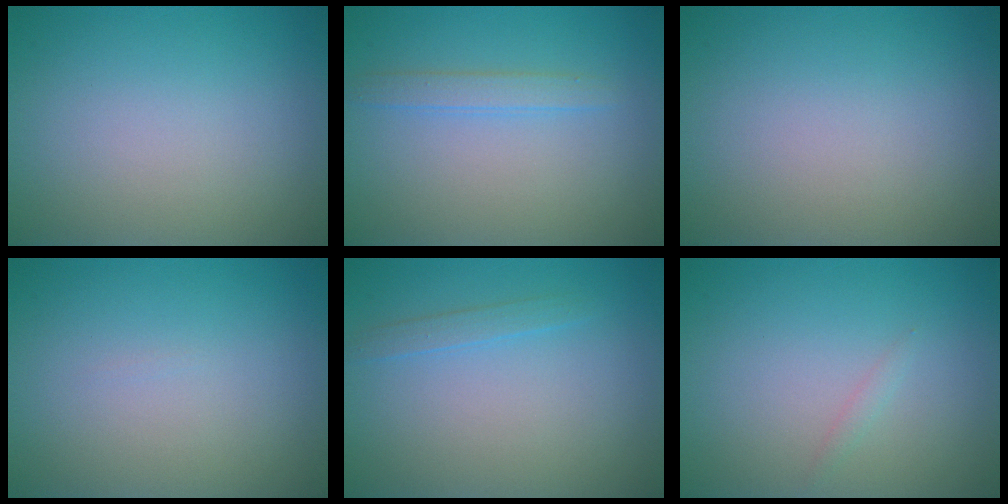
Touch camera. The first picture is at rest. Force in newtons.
{"total": 1.6, "press": 1.6, "slide": 0.0}
{"total": 0.0}
{"total": 0.0}
{"total": 1.1, "press": 1.1, "slide": 0.1}
{"total": 0.6, "press": 0.6, "slide": 0.0}